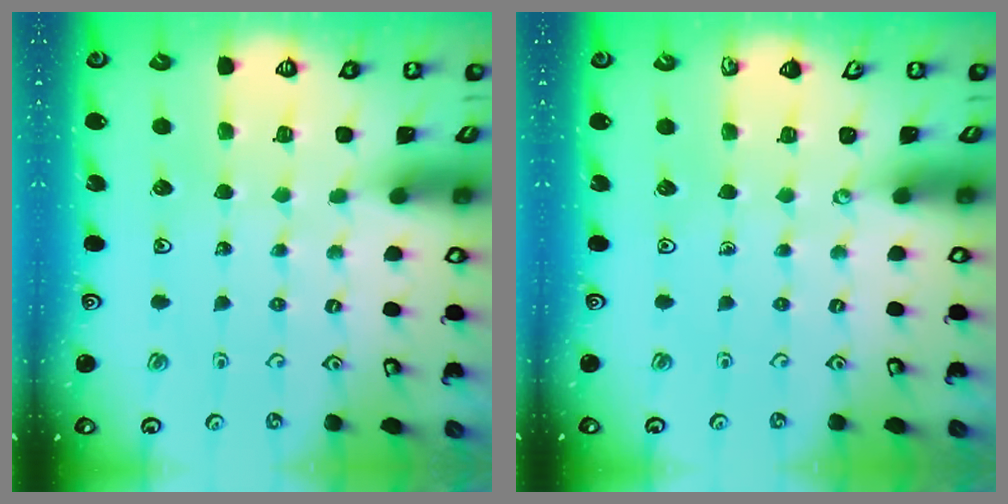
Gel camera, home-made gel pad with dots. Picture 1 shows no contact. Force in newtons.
{"total": 0.0}